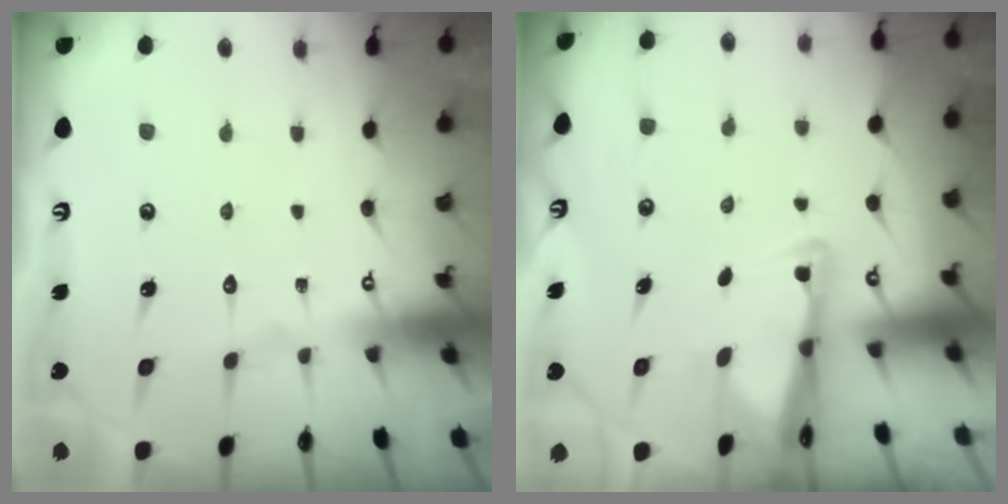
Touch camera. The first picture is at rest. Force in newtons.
{"total": 2.6, "press": 2.6, "slide": 0.5}